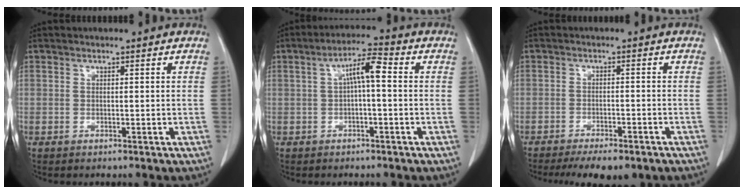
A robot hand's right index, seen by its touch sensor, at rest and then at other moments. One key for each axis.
{"total": 5.4, "fx": 0.5, "fy": 1.0, "fz": 5.3, "tx": -0.092, "ty": 0.022, "tz": 0.007}
{"total": 8.1, "fx": -6.3, "fy": 2.5, "fz": 4.4, "tx": -0.055, "ty": -0.006, "tz": -0.088}